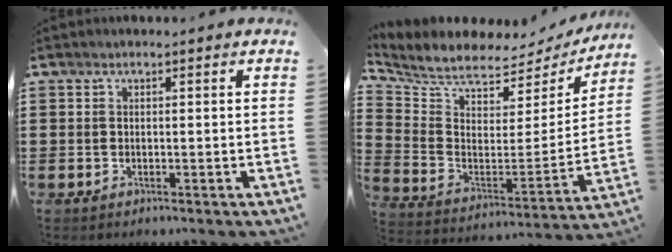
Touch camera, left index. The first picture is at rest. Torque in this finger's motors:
{"motor_torque": [1.07, -1.07, 0.27, 0.02]}